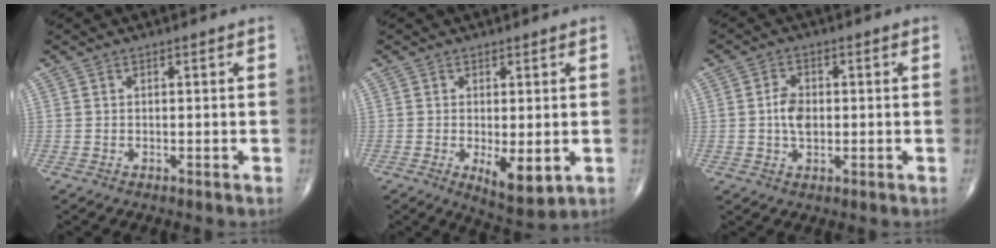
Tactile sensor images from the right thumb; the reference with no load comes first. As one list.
[{"total": 6.6, "force": [-1.3, 2.6, 5.9], "torque": [-0.086, -0.021, -0.012]}, {"total": 4.5, "force": [-0.1, 2.9, 3.5], "torque": [-0.061, 0.004, -0.006]}]